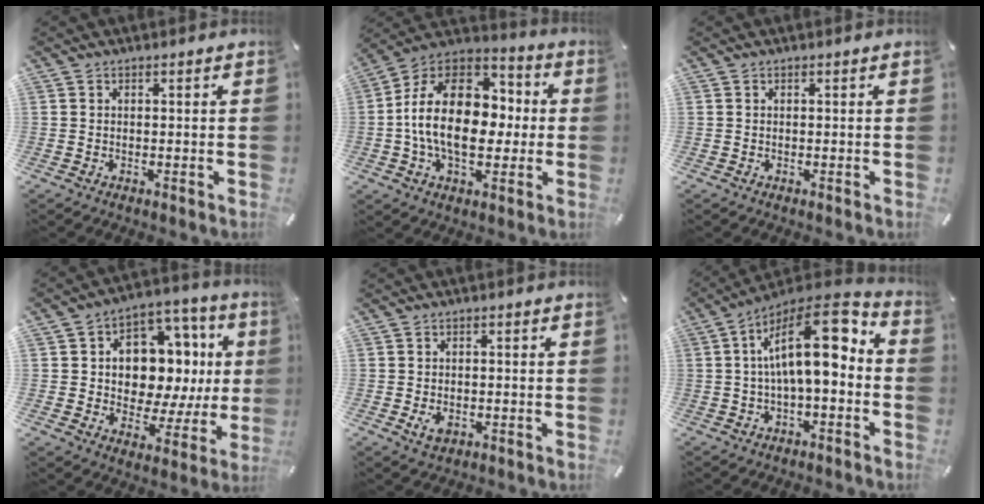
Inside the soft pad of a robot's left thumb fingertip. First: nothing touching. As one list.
[{"total": 21.3, "force": [-1.7, 14.6, 15.4], "torque": [-0.279, 0.018, -0.025]}, {"total": 0.0}, {"total": 14.2, "force": [3.8, 10.6, 8.6], "torque": [-0.117, -0.040, 0.071]}, {"total": 2.9, "force": [-0.8, 1.8, 2.1], "torque": [-0.051, -0.002, -0.017]}, {"total": 18.1, "force": [2.3, 7.9, 16.1], "torque": [-0.263, -0.010, 0.035]}]